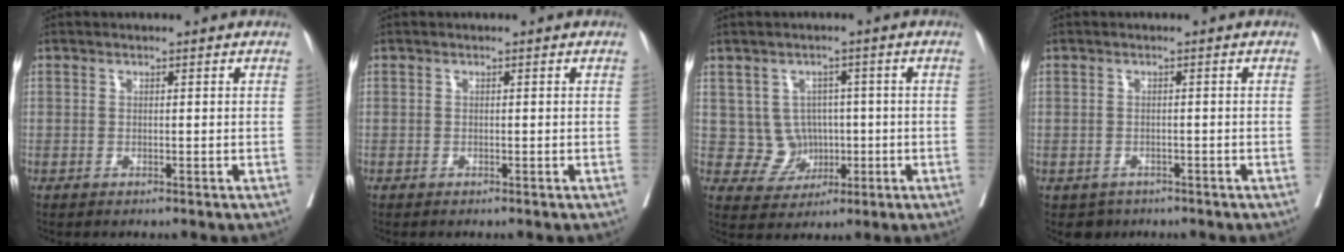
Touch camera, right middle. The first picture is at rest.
{"total": 0.0}
{"total": 5.1, "force": [0.2, 5.0, 1.0], "torque": [-0.004, 0.014, 0.015]}
{"total": 2.4, "force": [-1.6, 1.8, 0.3], "torque": [-0.003, 0.004, -0.022]}